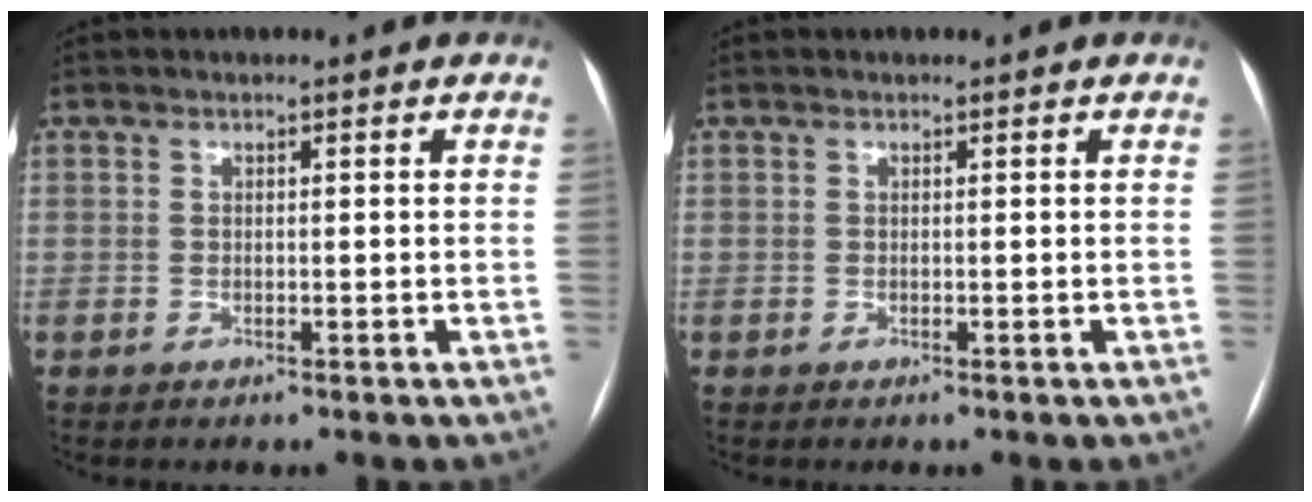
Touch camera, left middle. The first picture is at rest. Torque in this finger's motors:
{"motor_torque": [-0.02, 0.06, -0.03, -0.04]}